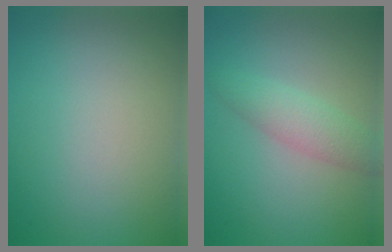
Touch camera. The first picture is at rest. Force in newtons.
{"total": 2.9, "press": 2.9, "slide": 0.0}